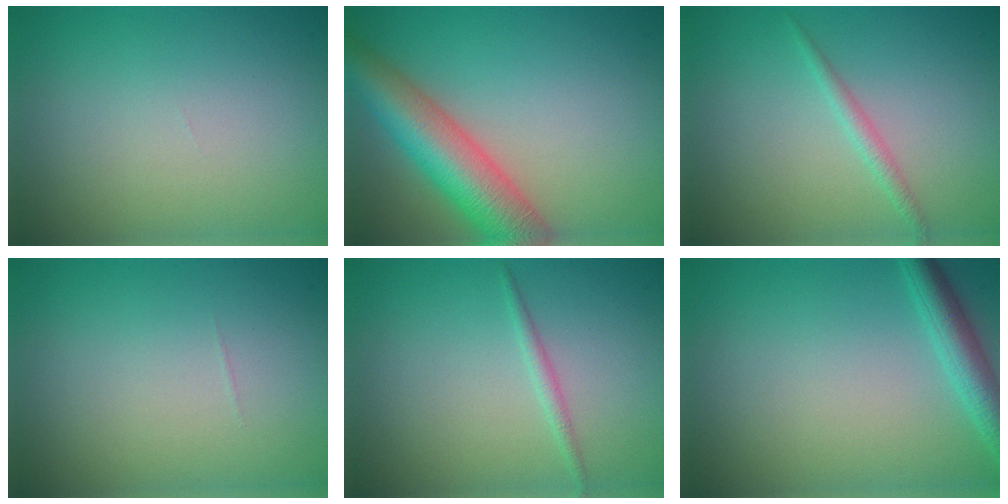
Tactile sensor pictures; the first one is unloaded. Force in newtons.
{"total": 8.0, "press": 8.0, "slide": 0.3}
{"total": 1.3, "press": 1.3, "slide": 0.0}
{"total": 0.0}
{"total": 1.0, "press": 1.0, "slide": 0.0}
{"total": 3.2, "press": 3.2, "slide": 0.1}